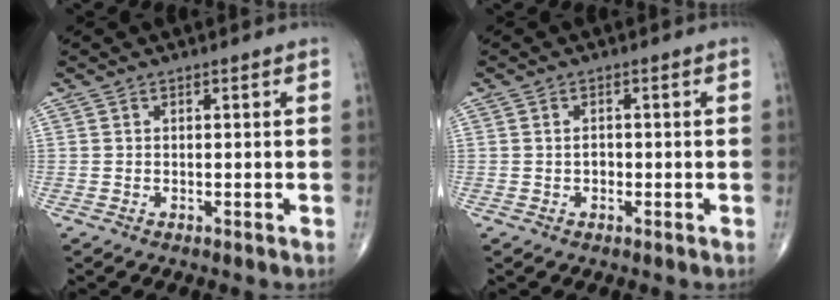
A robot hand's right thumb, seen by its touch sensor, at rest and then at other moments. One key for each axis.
{"total": 1.3, "fx": -0.2, "fy": 1.0, "fz": 0.9, "tx": -0.011, "ty": 0.003, "tz": -0.003}